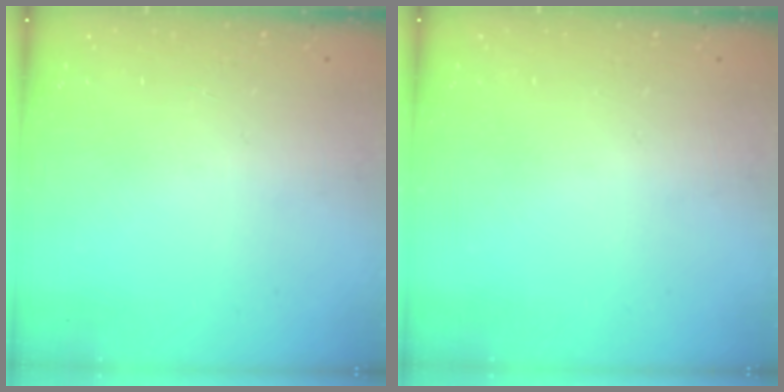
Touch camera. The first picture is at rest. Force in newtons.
{"total": 0.0}